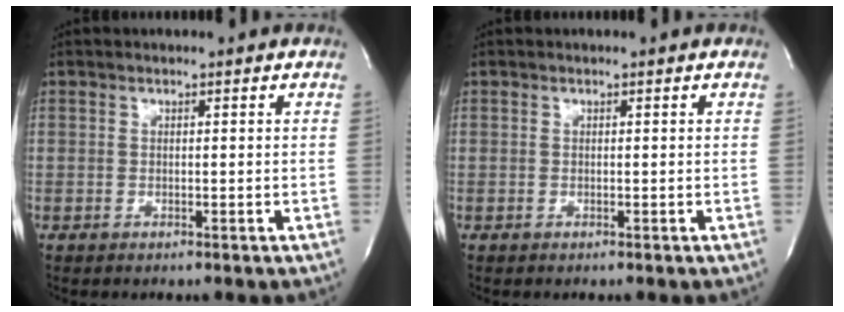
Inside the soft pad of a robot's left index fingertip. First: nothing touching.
{"total": 0.0}